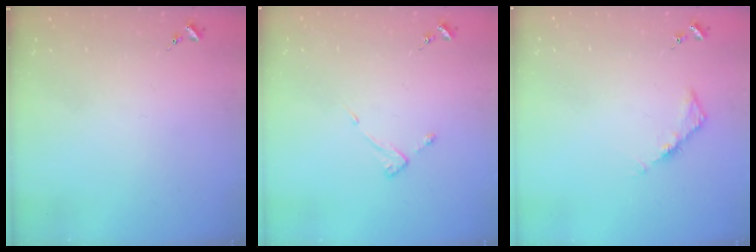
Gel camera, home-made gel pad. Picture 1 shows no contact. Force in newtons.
{"total": 3.8, "press": 3.7, "slide": 0.4}
{"total": 4.5, "press": 4.5, "slide": 0.4}